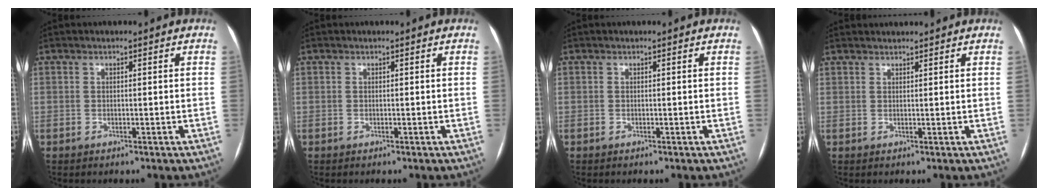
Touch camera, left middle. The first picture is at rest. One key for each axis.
{"total": 0.0}
{"total": 0.0}
{"total": 2.4, "fx": 2.4, "fy": 0.3, "fz": 0.3, "tx": -0.001, "ty": 0.019, "tz": 0.037}